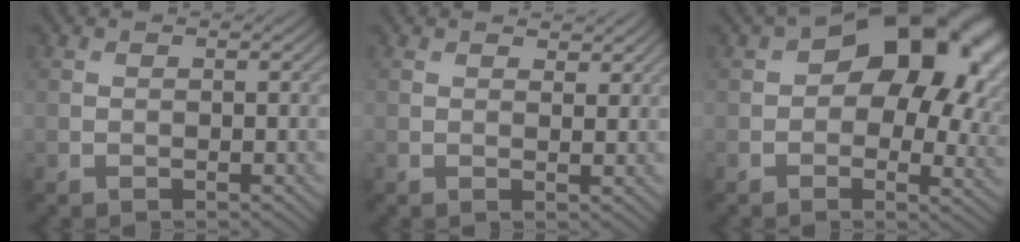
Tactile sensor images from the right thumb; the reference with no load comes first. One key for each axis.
{"total": 2.1, "fx": 1.6, "fy": 0.8, "fz": 1.0, "tx": -0.015, "ty": -0.005, "tz": 0.032}
{"total": 16.7, "fx": 4.0, "fy": 10.3, "fz": 12.5, "tx": -0.144, "ty": 0.008, "tz": 0.062}